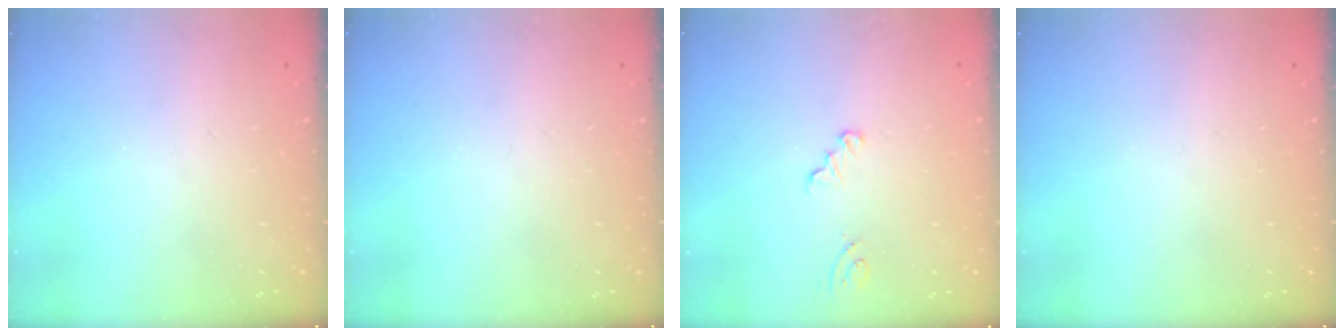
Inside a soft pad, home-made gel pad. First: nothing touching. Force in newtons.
{"total": 0.0}
{"total": 2.1, "press": 2.1, "slide": 0.2}
{"total": 0.0}